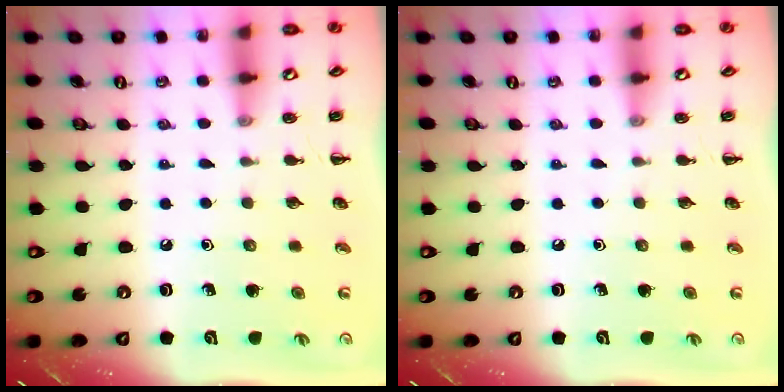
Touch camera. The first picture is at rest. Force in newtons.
{"total": 0.0}